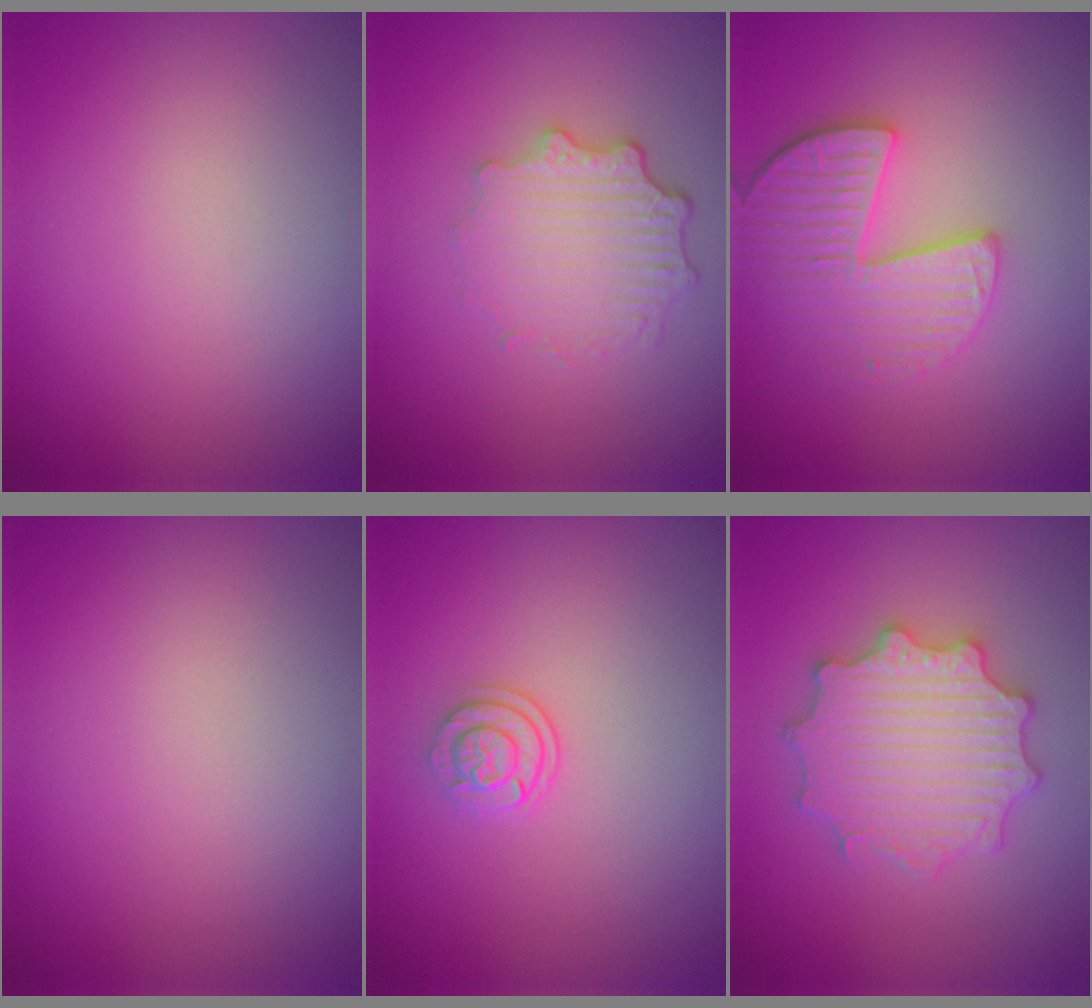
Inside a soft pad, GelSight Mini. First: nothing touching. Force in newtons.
{"total": 3.7, "press": 2.9, "slide": 2.3}
{"total": 4.2, "press": 3.7, "slide": 2.0}
{"total": 0.0}
{"total": 1.9, "press": 1.6, "slide": 1.1}
{"total": 5.6, "press": 5.5, "slide": 1.0}